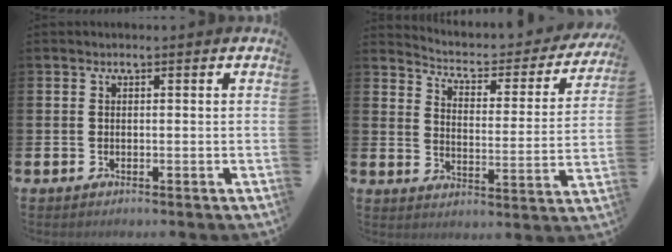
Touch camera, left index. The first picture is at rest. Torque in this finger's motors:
{"motor_torque": [0.89, -1.25, 0.28, 0.03]}